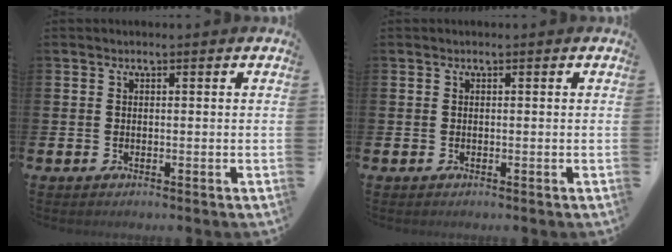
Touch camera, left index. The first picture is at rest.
{"total": 0.0}